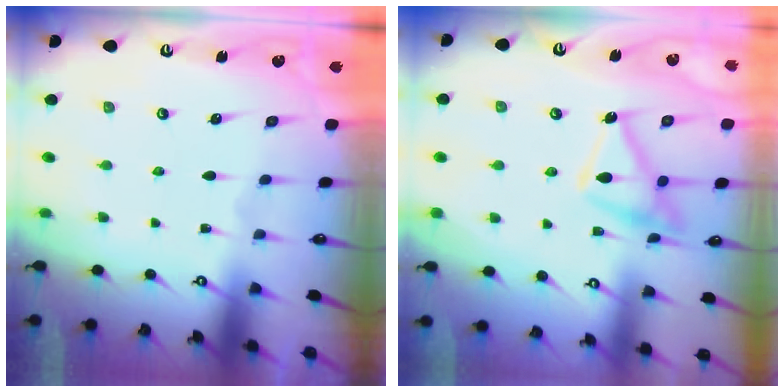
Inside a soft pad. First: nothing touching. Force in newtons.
{"total": 14.3, "press": 14.3, "slide": 1.0}